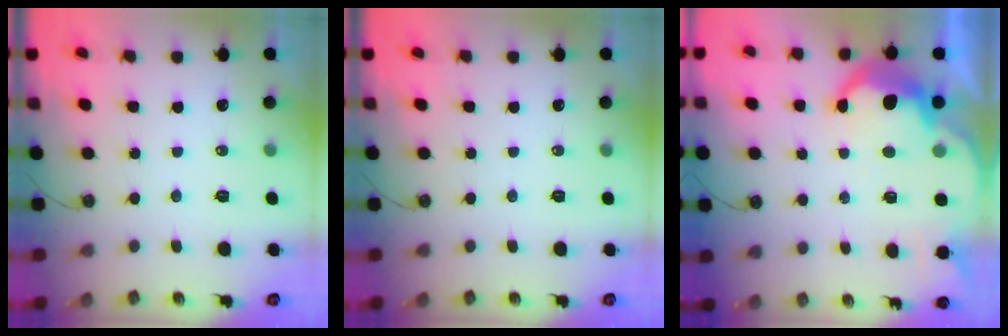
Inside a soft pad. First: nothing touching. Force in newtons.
{"total": 0.0}
{"total": 11.7, "press": 11.6, "slide": 0.7}